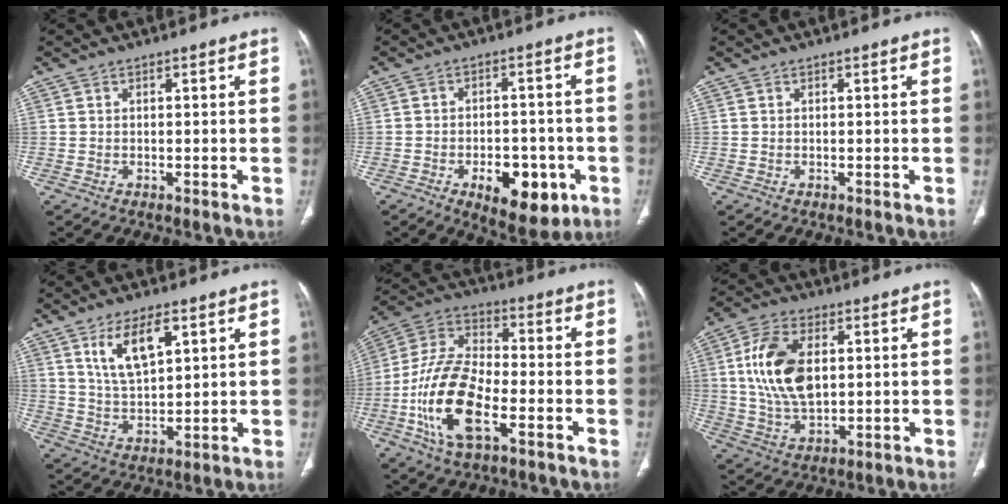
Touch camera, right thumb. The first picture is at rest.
{"total": 11.9, "force": [-4.9, 6.5, 8.7], "torque": [-0.090, 0.019, -0.058]}
{"total": 0.0}
{"total": 9.5, "force": [4.7, 3.9, 7.3], "torque": [-0.123, -0.022, 0.096]}
{"total": 17.4, "force": [-5.6, 7.9, 14.4], "torque": [-0.288, 0.023, -0.105]}
{"total": 13.8, "force": [2.4, 7.9, 11.1], "torque": [-0.211, -0.003, 0.049]}